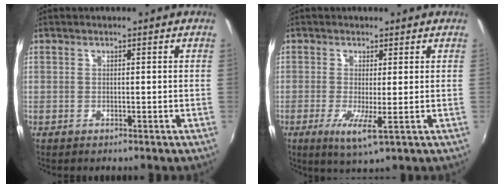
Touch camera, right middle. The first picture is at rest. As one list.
[{"total": 4.7, "force": [-0.9, 0.1, 4.6], "torque": [-0.094, -0.015, -0.018]}]